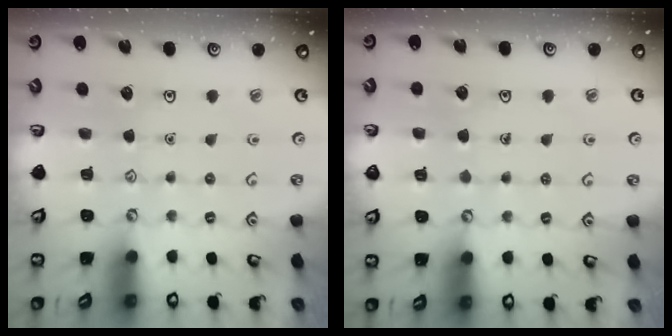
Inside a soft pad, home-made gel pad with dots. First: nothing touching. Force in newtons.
{"total": 2.5, "press": 2.5, "slide": 0.2}